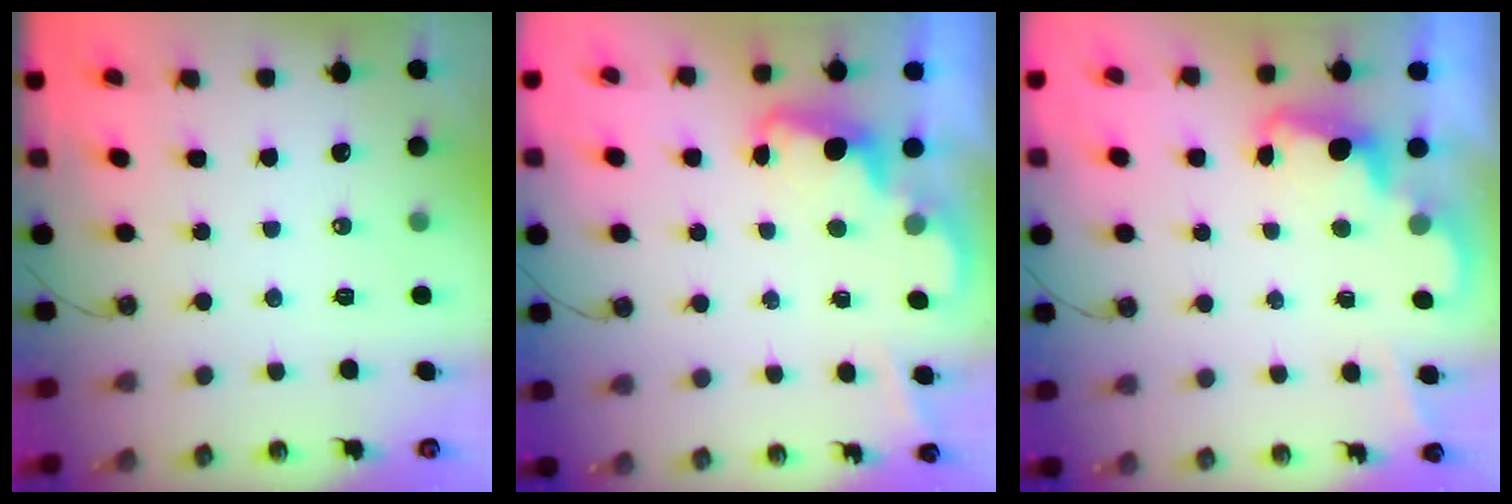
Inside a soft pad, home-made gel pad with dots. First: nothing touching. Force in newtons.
{"total": 2.3, "press": 2.2, "slide": 0.6}
{"total": 2.3, "press": 2.3, "slide": 0.5}